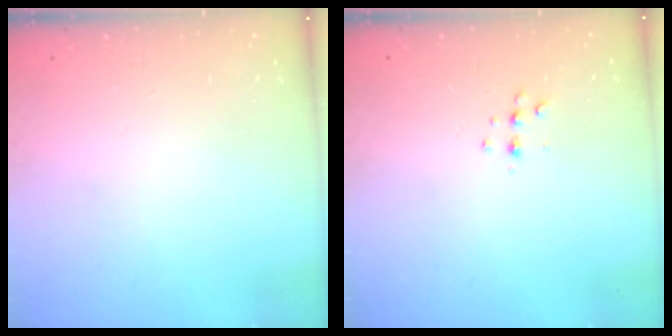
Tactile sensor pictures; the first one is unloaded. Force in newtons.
{"total": 4.3, "press": 4.2, "slide": 0.8}